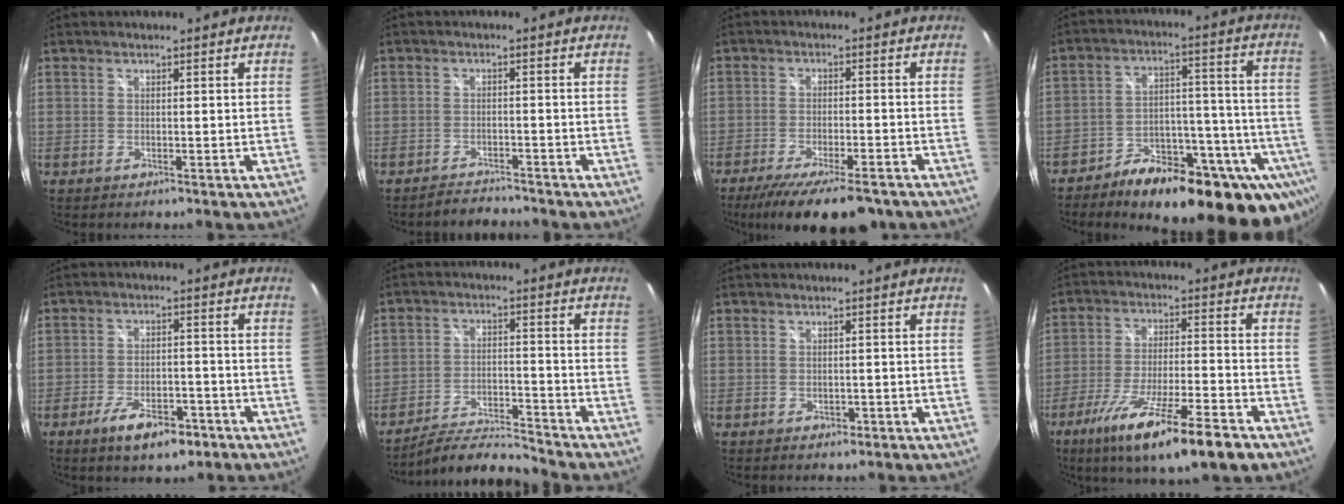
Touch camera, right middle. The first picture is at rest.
{"total": 3.2, "force": [-3.1, 0.7, 0.2], "torque": [-0.016, 0.001, -0.051]}
{"total": 14.7, "force": [-11.2, 3.9, 8.7], "torque": [-0.169, -0.042, -0.167]}
{"total": 26.2, "force": [-18.4, 10.4, 15.4], "torque": [-0.187, 0.018, -0.241]}
{"total": 8.6, "force": [-5.2, 3.6, 5.8], "torque": [-0.119, -0.006, -0.078]}
{"total": 7.7, "force": [-7.6, -0.1, 1.0], "torque": [-0.035, 0.006, -0.133]}
{"total": 1.3, "force": [-0.4, 1.1, 0.5], "torque": [-0.008, -0.003, -0.002]}
{"total": 17.5, "force": [-10.8, 2.8, 13.5], "torque": [-0.249, -0.052, -0.178]}